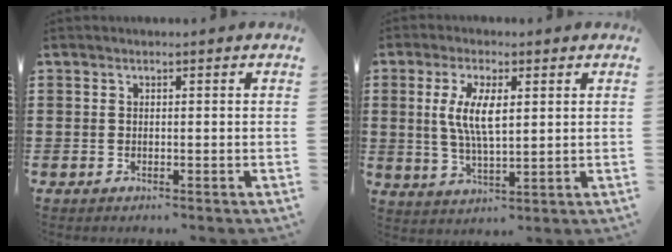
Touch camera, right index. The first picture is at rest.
{"total": 6.7, "force": [1.3, 2.2, 6.2], "torque": [-0.131, 0.002, 0.020]}